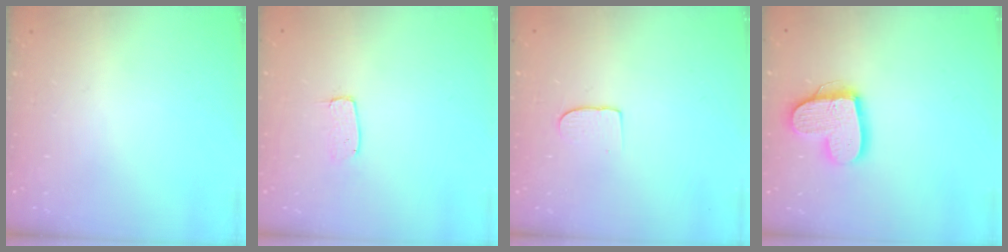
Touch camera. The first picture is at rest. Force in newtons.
{"total": 4.0, "press": 4.0, "slide": 0.3}
{"total": 6.8, "press": 6.8, "slide": 0.5}
{"total": 14.6, "press": 14.6, "slide": 1.3}